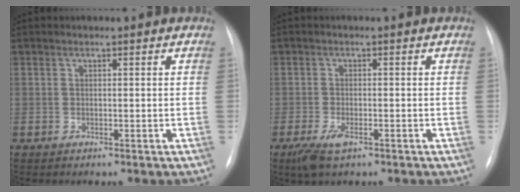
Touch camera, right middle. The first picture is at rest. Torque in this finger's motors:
{"motor_torque": [0.57, -0.42, 0.23, 0.07]}